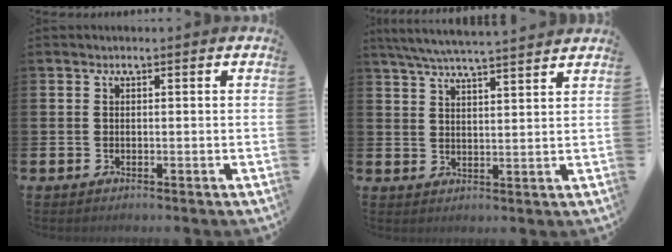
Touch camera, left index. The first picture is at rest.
{"total": 5.9, "force": [5.7, -0.1, 1.7], "torque": [-0.056, -0.028, 0.103]}